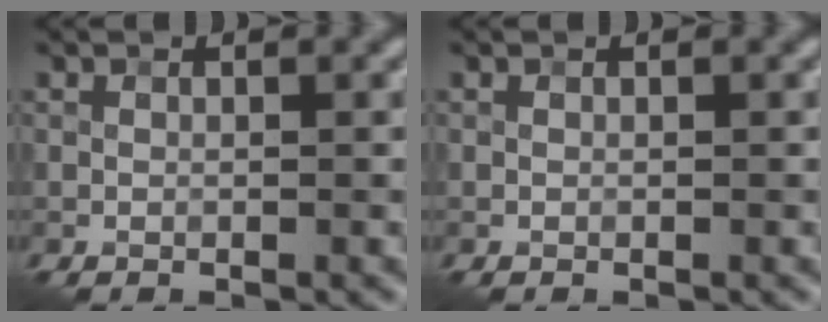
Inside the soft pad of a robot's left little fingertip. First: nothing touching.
{"total": 0.0}